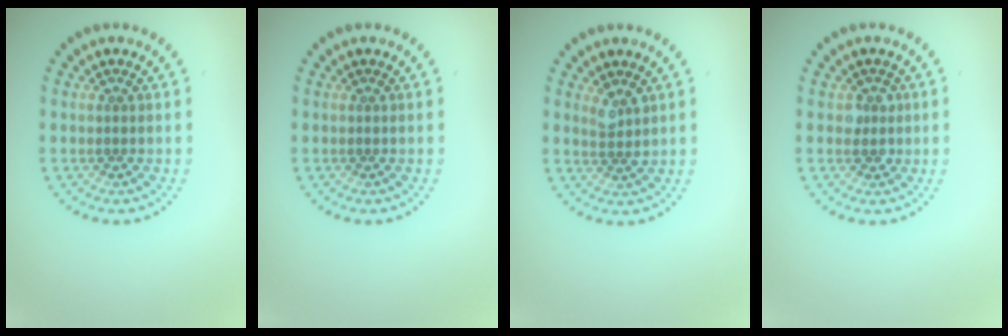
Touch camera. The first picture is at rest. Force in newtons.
{"total": 0.0}
{"total": 1.7, "press": 1.4, "slide": 0.9}
{"total": 1.6, "press": 1.5, "slide": 0.7}